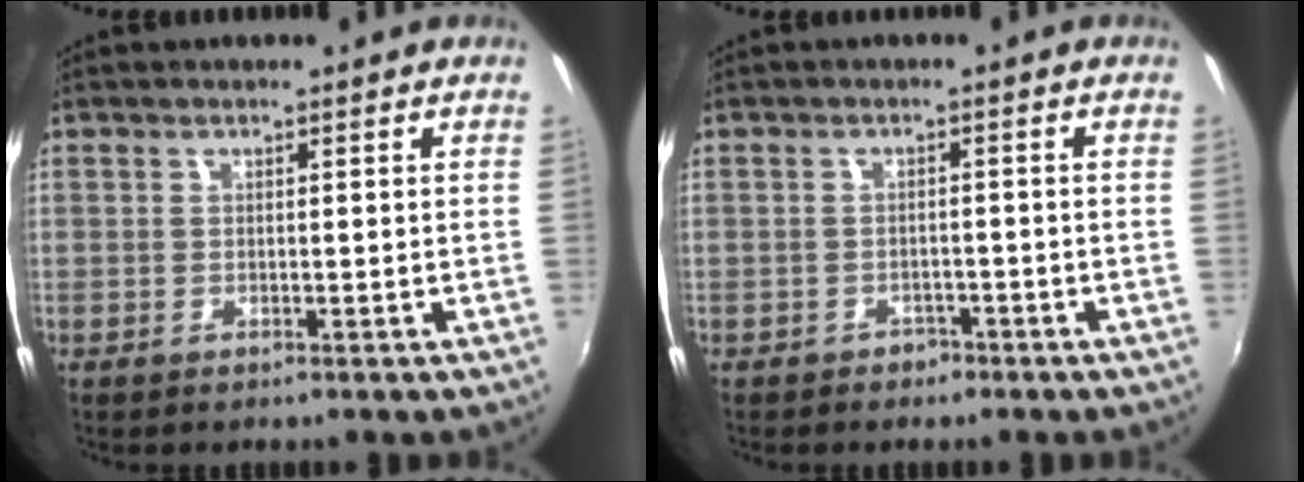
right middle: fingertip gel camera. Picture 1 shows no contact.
{"total": 2.4, "force": [-1.7, 1.7, 0.3], "torque": [-0.010, -0.001, -0.025]}